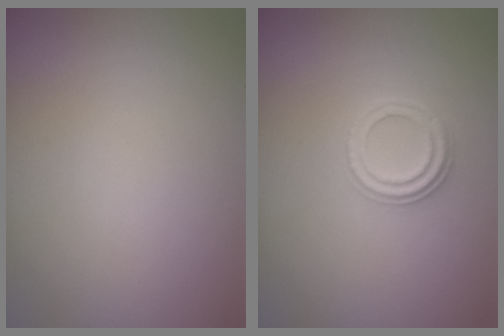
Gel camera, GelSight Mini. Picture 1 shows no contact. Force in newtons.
{"total": 2.2, "press": 2.1, "slide": 0.6}